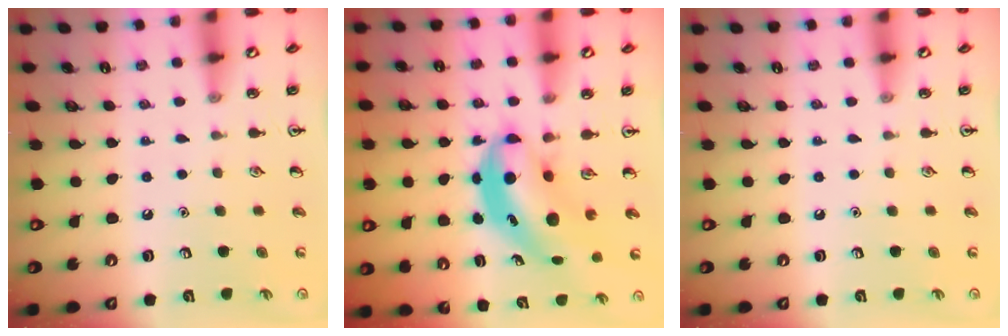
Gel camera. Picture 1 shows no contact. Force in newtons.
{"total": 6.3, "press": 6.1, "slide": 1.7}
{"total": 0.0}